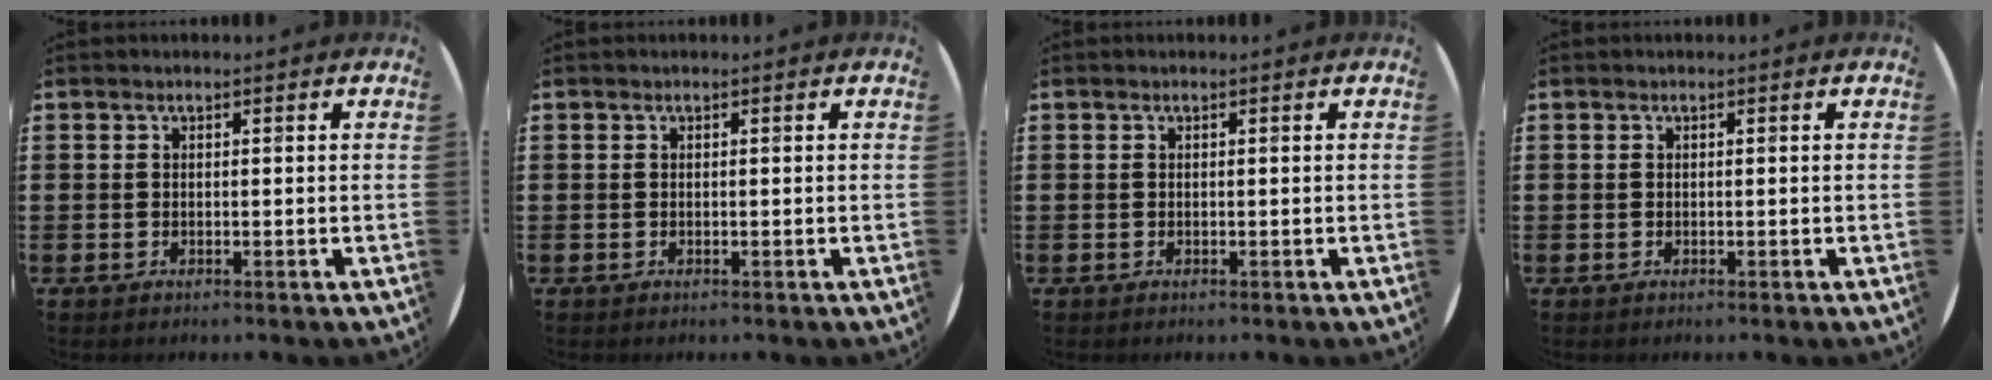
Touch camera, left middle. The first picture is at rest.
{"total": 0.0}
{"total": 0.0}
{"total": 0.0}